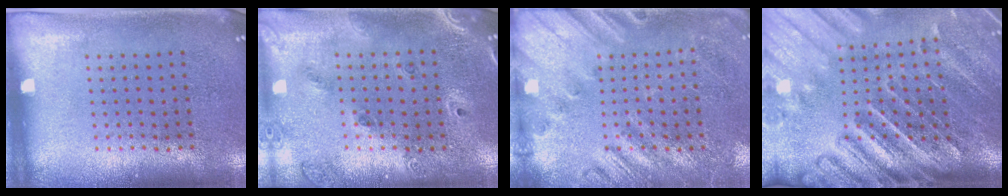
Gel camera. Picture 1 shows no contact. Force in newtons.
{"total": 1.6, "press": 1.4, "slide": 0.9}
{"total": 2.3, "press": 2.0, "slide": 1.0}
{"total": 4.1, "press": 3.5, "slide": 2.2}